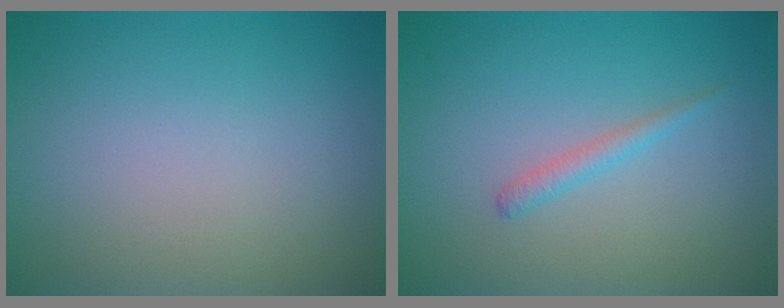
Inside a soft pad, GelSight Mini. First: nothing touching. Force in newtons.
{"total": 1.2, "press": 1.1, "slide": 0.1}